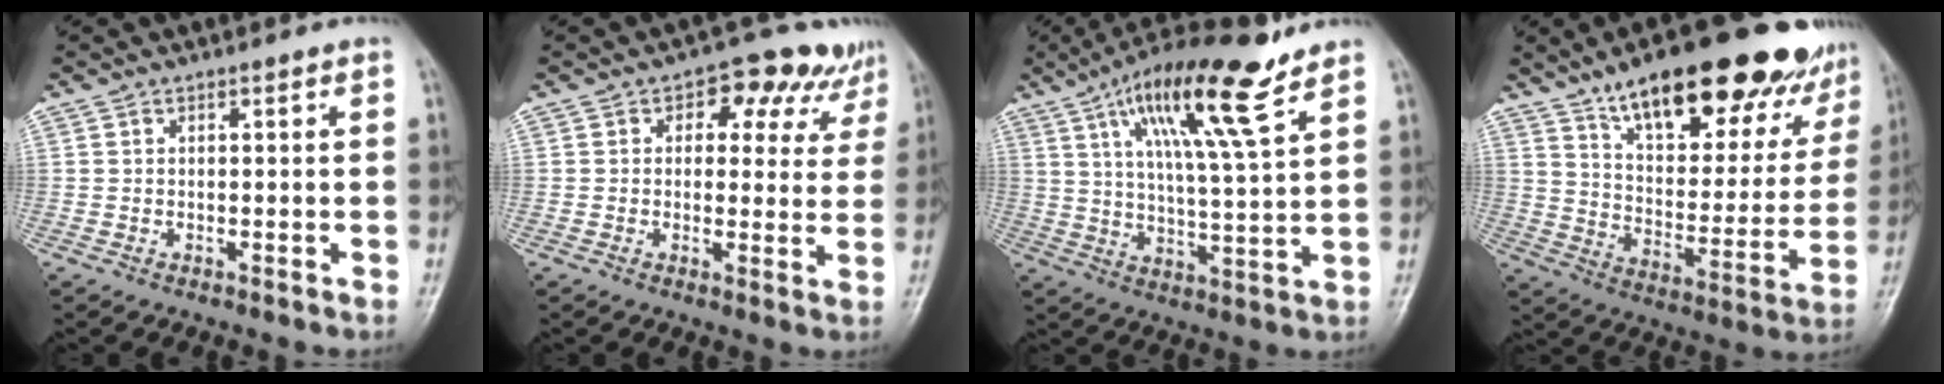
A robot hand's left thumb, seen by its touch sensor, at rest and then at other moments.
{"total": 9.7, "force": [5.1, 6.3, 5.2], "torque": [-0.011, -0.008, 0.054]}
{"total": 16.9, "force": [9.8, 3.1, 13.4], "torque": [-0.220, -0.035, 0.167]}
{"total": 27.0, "force": [18.4, 9.8, 17.1], "torque": [-0.202, -0.060, 0.275]}